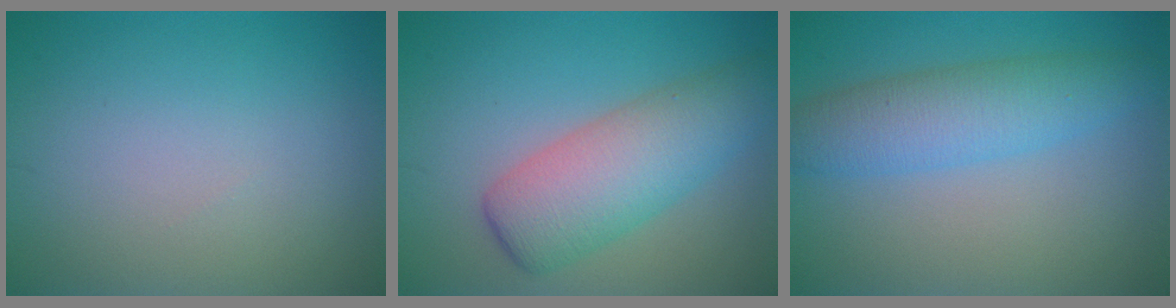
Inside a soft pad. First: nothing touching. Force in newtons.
{"total": 6.3, "press": 6.3, "slide": 0.2}
{"total": 5.0, "press": 5.0, "slide": 0.1}